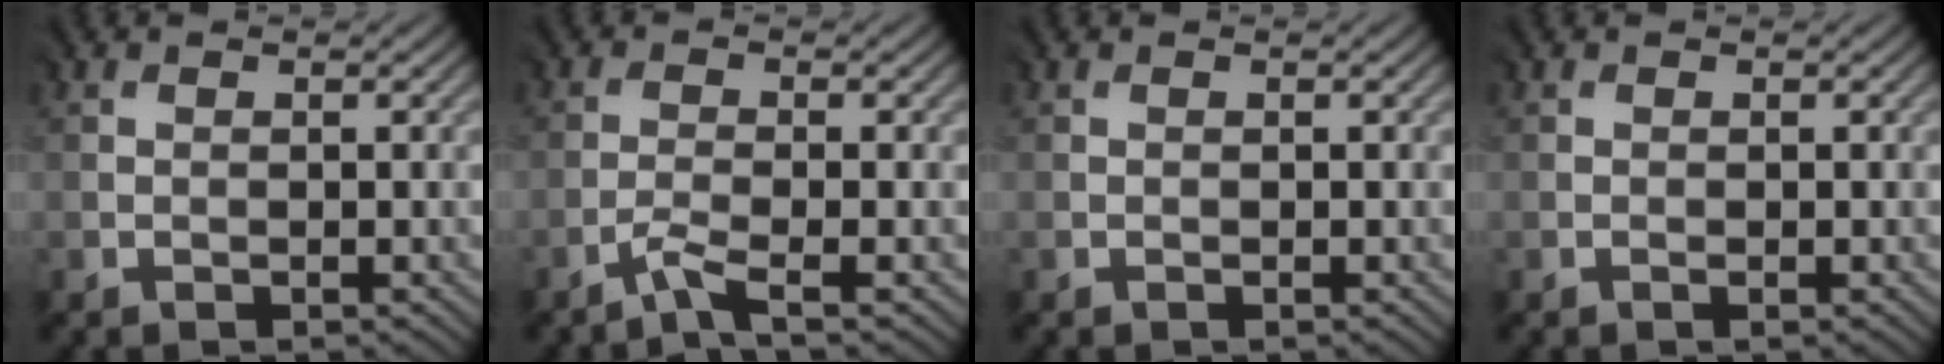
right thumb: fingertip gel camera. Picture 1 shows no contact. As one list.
[{"total": 2.1, "force": [-1.8, -0.5, 0.9], "torque": [-0.018, 0.001, -0.048]}, {"total": 0.0}, {"total": 0.0}]